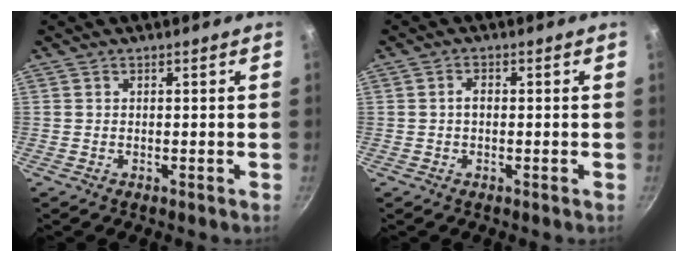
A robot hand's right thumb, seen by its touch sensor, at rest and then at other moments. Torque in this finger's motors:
{"motor_torque": [0.28, 0.73, 0.51, -0.05, -0.01]}